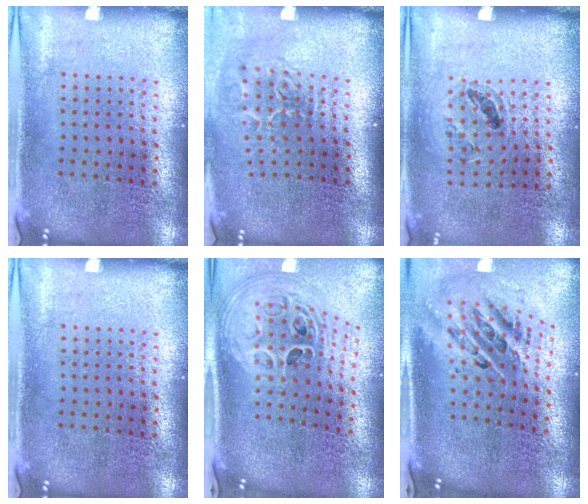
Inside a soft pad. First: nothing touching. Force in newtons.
{"total": 1.9, "press": 1.2, "slide": 1.5}
{"total": 0.9, "press": 0.9, "slide": 0.1}
{"total": 0.0}
{"total": 2.9, "press": 2.0, "slide": 2.1}
{"total": 1.8, "press": 1.4, "slide": 1.2}